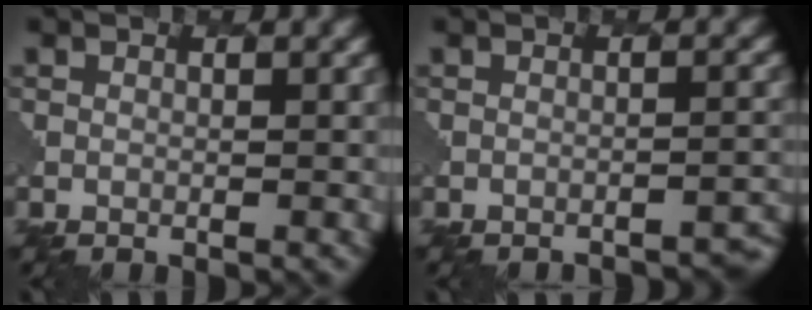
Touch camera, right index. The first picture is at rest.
{"total": 3.5, "force": [-3.3, 0.6, 1.1], "torque": [-0.007, 0.020, -0.037]}